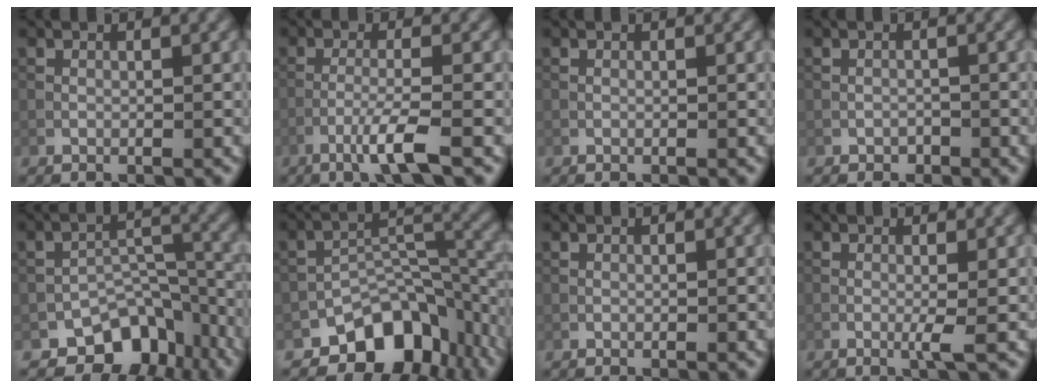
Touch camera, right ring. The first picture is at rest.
{"total": 3.4, "force": [-2.0, 0.0, 2.8], "torque": [-0.052, 0.007, -0.050]}
{"total": 0.0}
{"total": 0.8, "force": [-0.5, 0.6, 0.1], "torque": [0.000, -0.001, -0.010]}
{"total": 7.2, "force": [-5.3, 4.0, 2.7], "torque": [-0.016, -0.004, -0.080]}
{"total": 9.1, "force": [-6.0, 5.2, 4.5], "torque": [-0.052, -0.010, -0.099]}
{"total": 0.0}
{"total": 1.4, "force": [-0.4, 0.0, 1.4], "torque": [-0.029, -0.002, -0.011]}